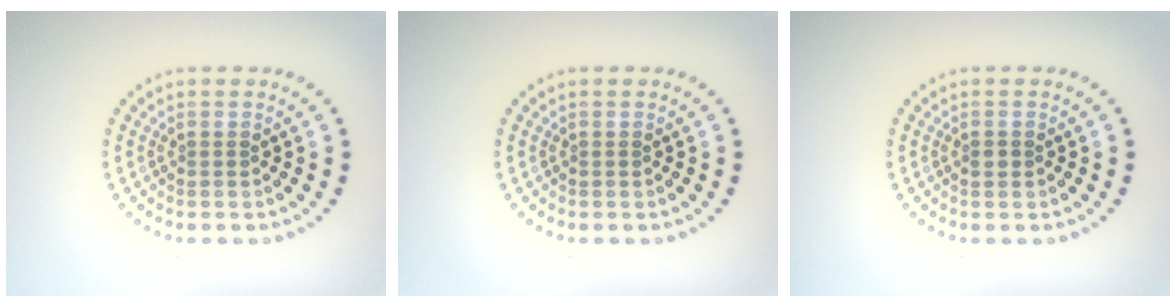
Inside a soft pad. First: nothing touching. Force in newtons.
{"total": 0.0}
{"total": 0.8, "press": 0.8, "slide": 0.0}